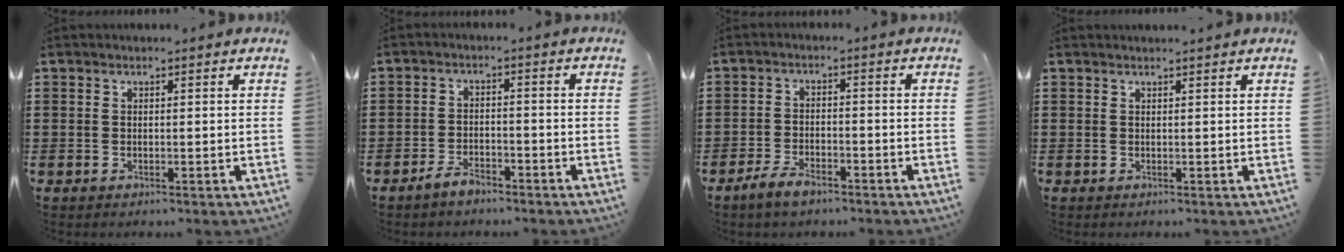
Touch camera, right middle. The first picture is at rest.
{"total": 3.1, "force": [-2.7, 1.1, 0.9], "torque": [-0.025, 0.004, -0.056]}
{"total": 3.7, "force": [-2.8, 1.3, 1.9], "torque": [-0.047, 0.002, -0.059]}
{"total": 0.8, "force": [0.8, -0.1, 0.1], "torque": [-0.002, 0.000, 0.015]}